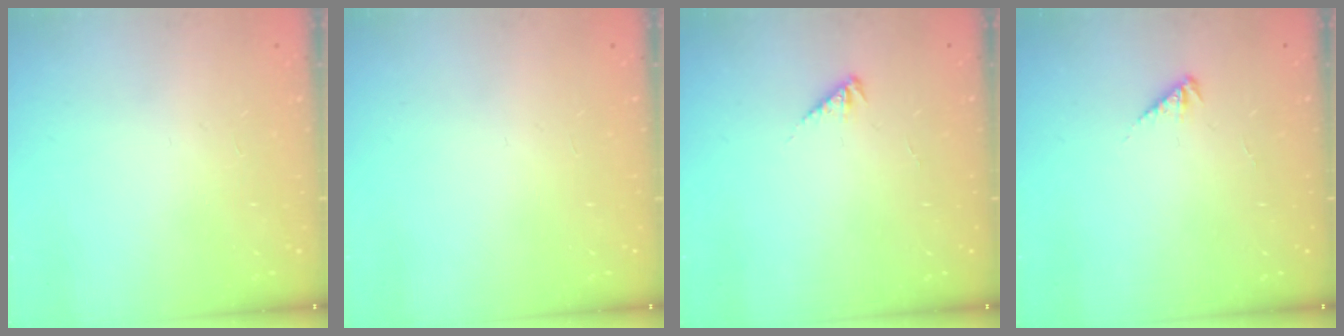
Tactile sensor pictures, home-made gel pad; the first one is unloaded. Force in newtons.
{"total": 0.0}
{"total": 2.5, "press": 2.5, "slide": 0.5}
{"total": 2.5, "press": 2.5, "slide": 0.5}